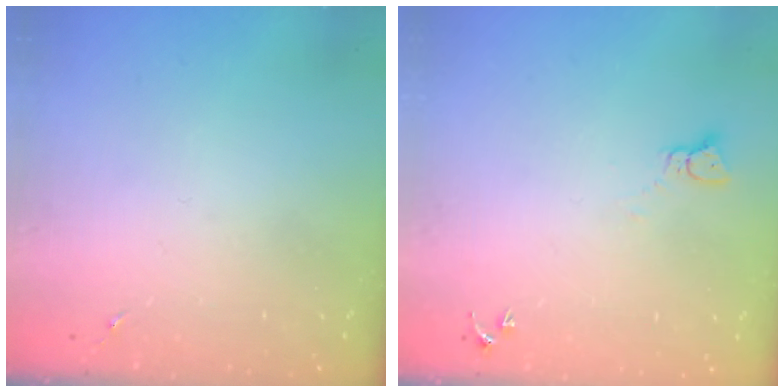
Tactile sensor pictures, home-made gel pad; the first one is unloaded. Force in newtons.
{"total": 2.3, "press": 2.3, "slide": 0.3}